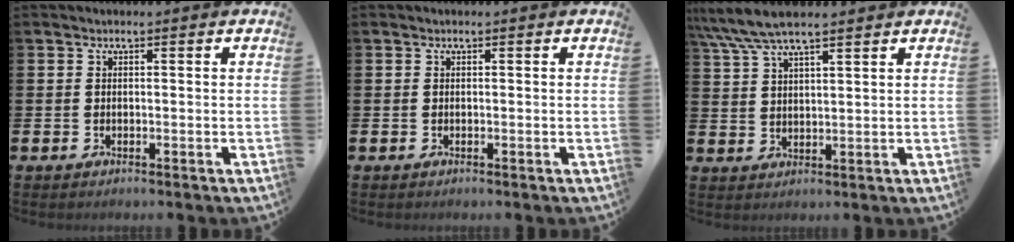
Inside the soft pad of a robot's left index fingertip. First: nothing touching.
{"total": 0.0}
{"total": 6.5, "force": [5.6, 1.4, 3.0], "torque": [-0.082, -0.011, 0.103]}